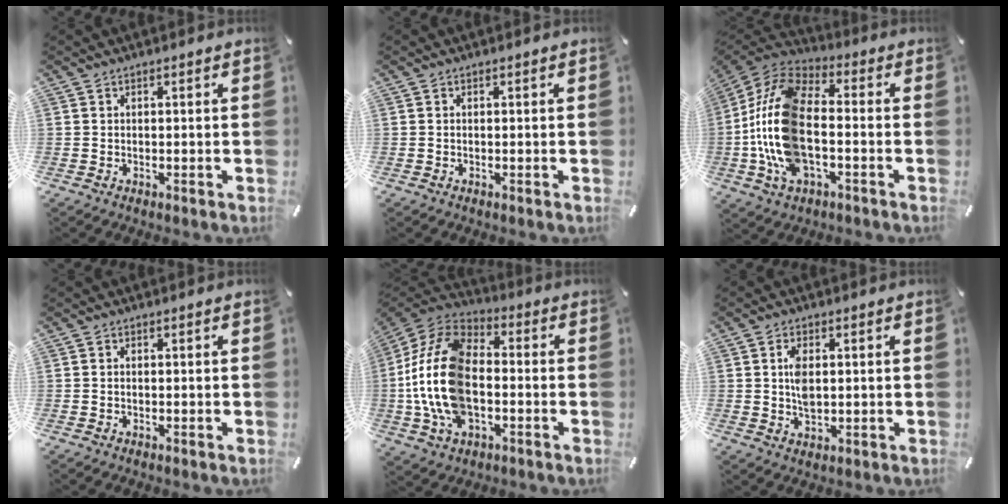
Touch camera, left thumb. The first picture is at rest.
{"total": 0.0}
{"total": 18.0, "force": [-3.8, 9.6, 14.7], "torque": [-0.323, 0.003, -0.070]}
{"total": 0.5, "force": [-0.1, 0.2, 0.4], "torque": [-0.010, 0.000, -0.002]}
{"total": 19.1, "force": [-3.1, 12.0, 14.5], "torque": [-0.324, 0.011, -0.058]}
{"total": 5.1, "force": [0.7, 2.8, 4.2], "torque": [-0.095, -0.002, 0.006]}